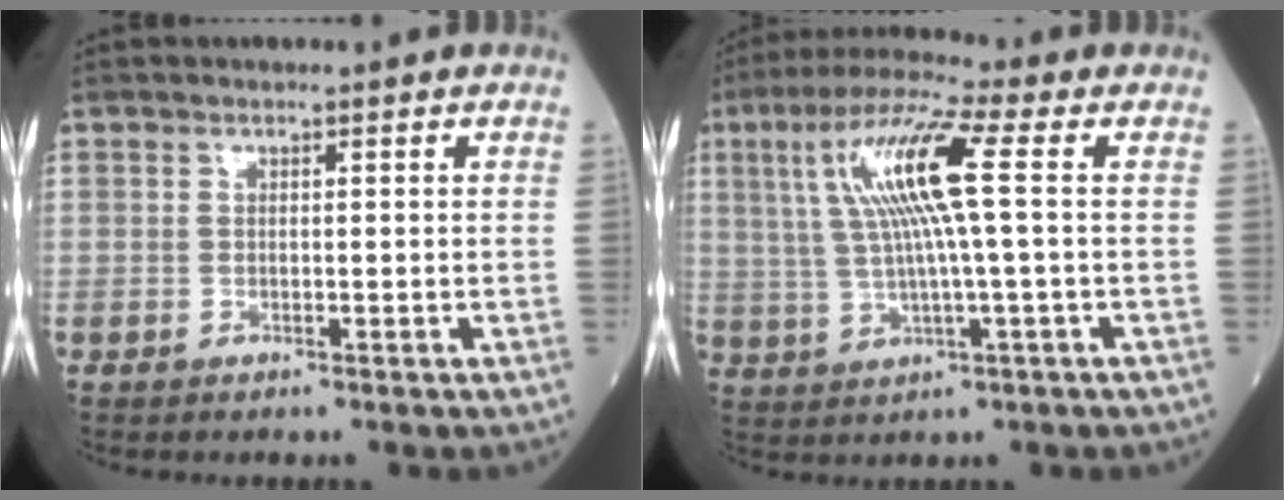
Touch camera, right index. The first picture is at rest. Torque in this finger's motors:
{"motor_torque": [0.99, 0.14, 0.65, 0.21]}